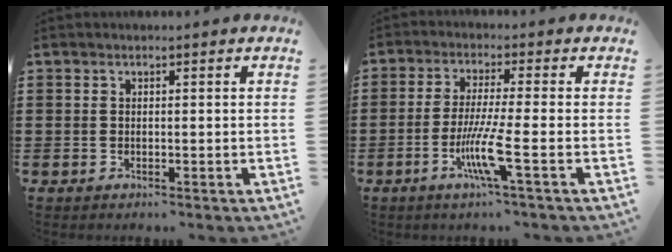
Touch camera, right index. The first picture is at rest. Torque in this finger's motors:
{"motor_torque": [1.32, -0.31, 0.54, 0.17]}